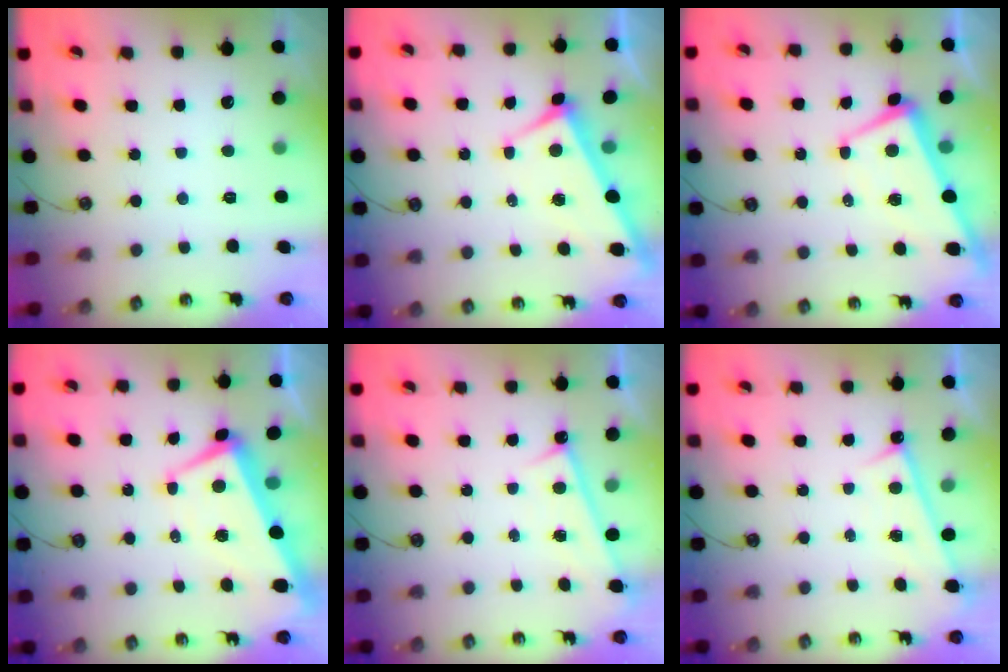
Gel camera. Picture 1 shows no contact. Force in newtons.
{"total": 3.6, "press": 3.6, "slide": 0.4}
{"total": 0.9, "press": 0.5, "slide": 0.7}
{"total": 2.0, "press": 1.6, "slide": 1.2}
{"total": 0.6, "press": 0.1, "slide": 0.6}
{"total": 0.6, "press": 0.1, "slide": 0.6}